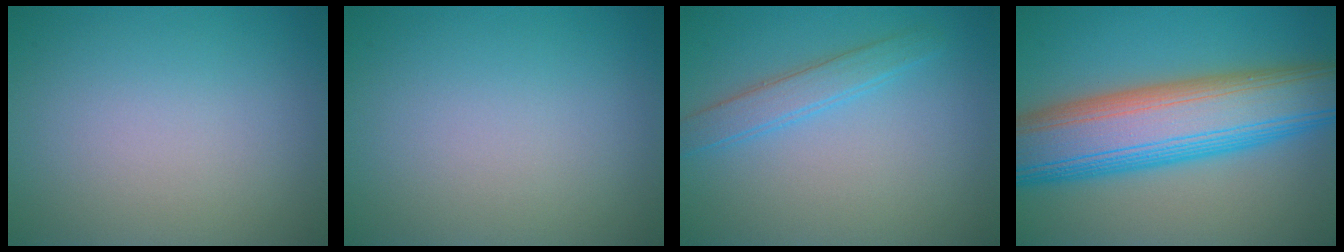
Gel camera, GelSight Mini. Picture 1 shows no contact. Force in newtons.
{"total": 0.0}
{"total": 2.4, "press": 2.4, "slide": 0.1}
{"total": 12.8, "press": 12.8, "slide": 0.2}